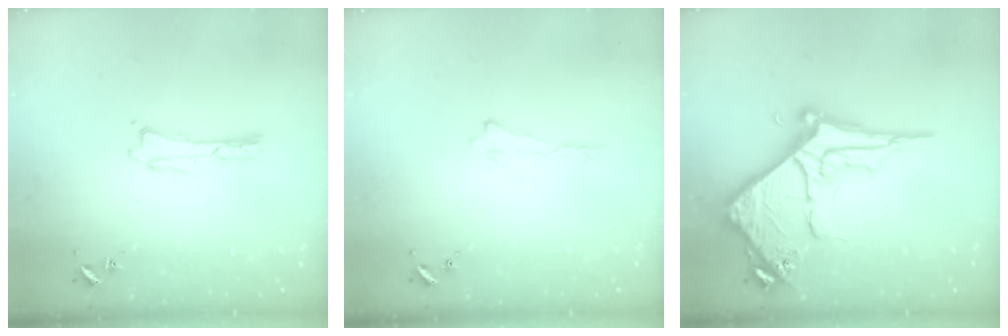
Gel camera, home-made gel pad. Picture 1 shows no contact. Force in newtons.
{"total": 0.0}
{"total": 8.7, "press": 8.7, "slide": 1.0}